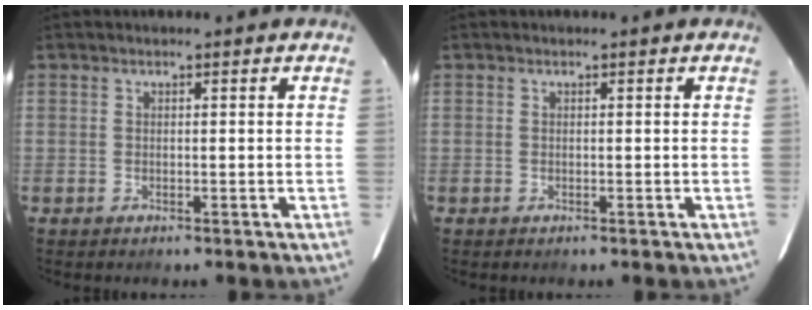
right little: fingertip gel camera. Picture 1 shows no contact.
{"total": 0.0}